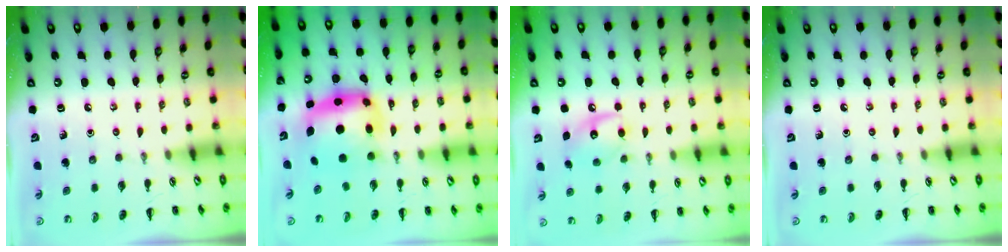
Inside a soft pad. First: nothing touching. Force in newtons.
{"total": 6.6, "press": 6.4, "slide": 1.6}
{"total": 10.3, "press": 10.3, "slide": 0.8}
{"total": 0.0}